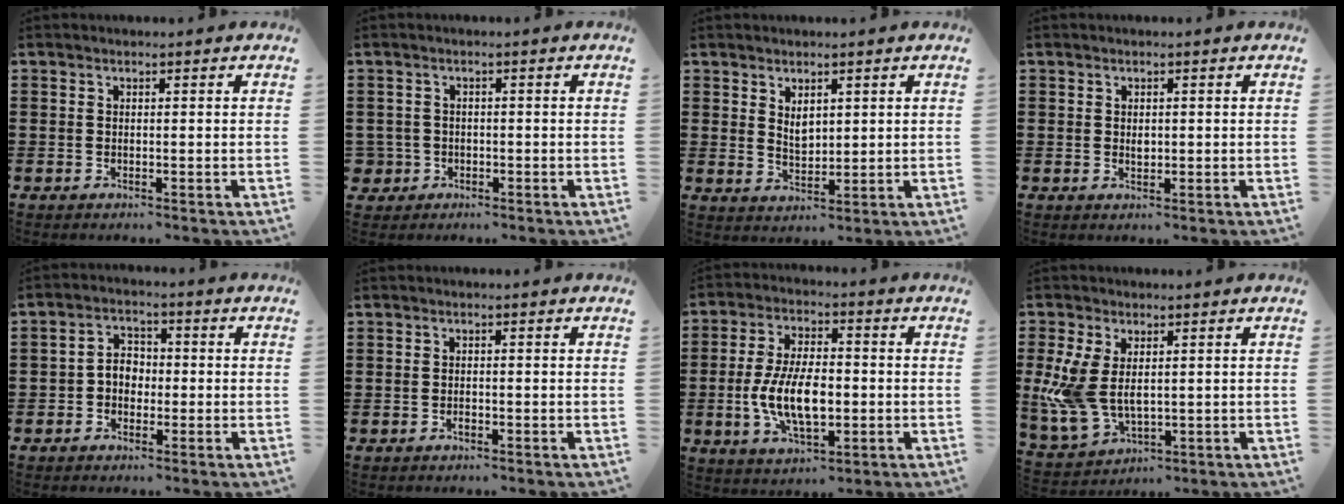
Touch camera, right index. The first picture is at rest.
{"total": 2.1, "force": [-0.9, 1.8, 0.1], "torque": [-0.012, 0.003, -0.023]}
{"total": 2.8, "force": [1.7, 1.6, 1.5], "torque": [-0.025, 0.003, 0.029]}
{"total": 1.2, "force": [0.3, 0.8, 0.7], "torque": [-0.015, 0.007, 0.005]}
{"total": 3.4, "force": [-1.0, 2.6, 1.9], "torque": [-0.043, 0.009, -0.022]}
{"total": 0.7, "force": [-0.3, 0.4, 0.5], "torque": [-0.011, -0.002, -0.005]}
{"total": 9.7, "force": [-1.7, 4.7, 8.4], "torque": [-0.177, -0.007, -0.036]}
{"total": 7.2, "force": [0.8, 4.4, 5.6], "torque": [-0.141, 0.000, 0.013]}